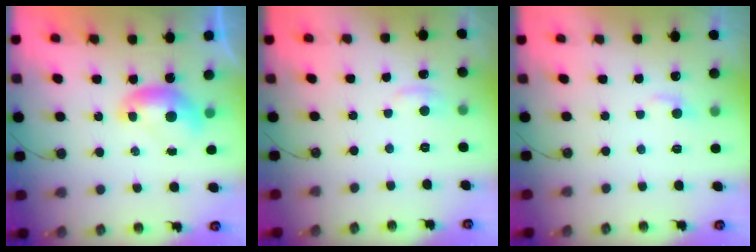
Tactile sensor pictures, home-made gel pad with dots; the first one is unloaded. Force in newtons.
{"total": 1.2, "press": 0.9, "slide": 0.7}
{"total": 2.1, "press": 2.1, "slide": 0.4}